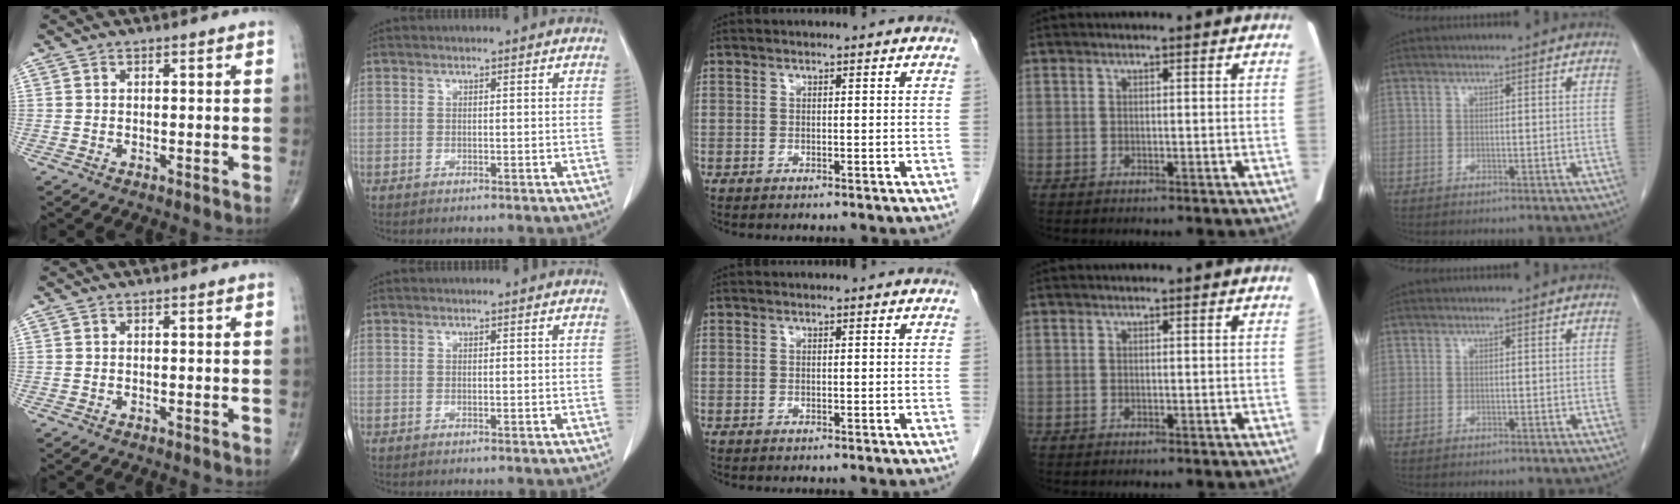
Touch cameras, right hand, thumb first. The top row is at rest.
{}